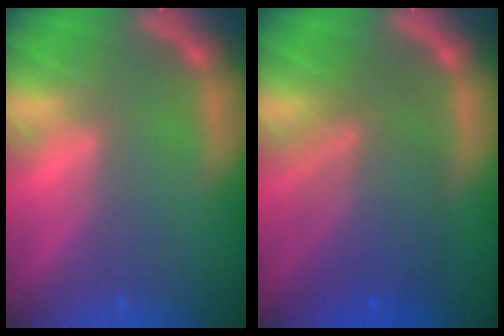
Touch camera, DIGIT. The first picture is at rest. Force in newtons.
{"total": 7.5}